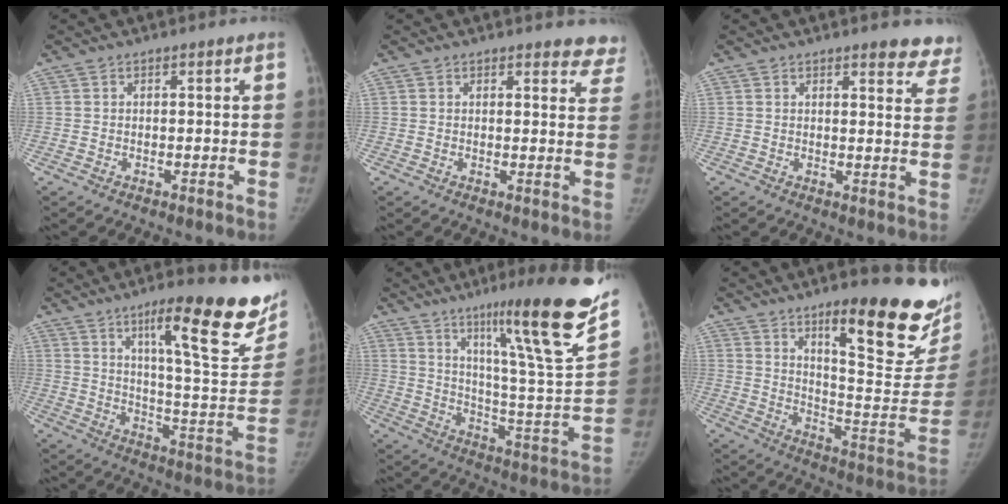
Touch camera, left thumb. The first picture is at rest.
{"total": 6.4, "force": [6.0, 2.3, 0.9], "torque": [0.039, -0.029, 0.038]}
{"total": 7.6, "force": [6.5, 2.4, 3.1], "torque": [0.003, -0.033, 0.054]}
{"total": 24.5, "force": [14.0, 5.3, 19.4], "torque": [-0.228, -0.061, 0.208]}
{"total": 25.6, "force": [15.7, 2.3, 20.0], "torque": [-0.273, -0.074, 0.245]}
{"total": 25.2, "force": [15.8, 6.3, 18.6], "torque": [-0.206, -0.098, 0.232]}